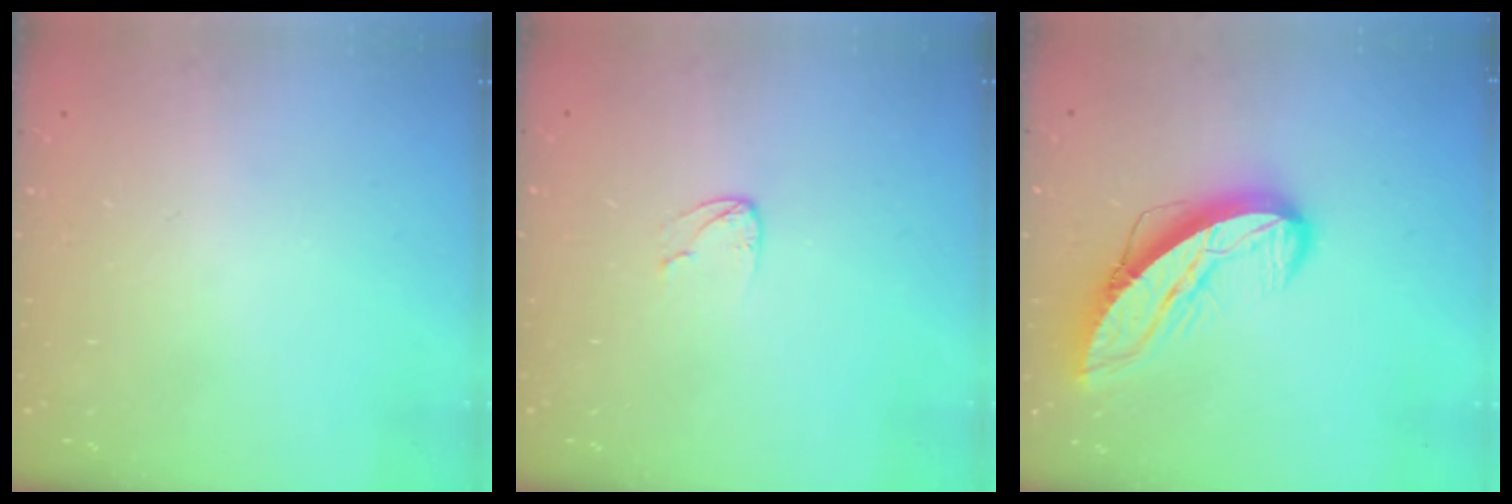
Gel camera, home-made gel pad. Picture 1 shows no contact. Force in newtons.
{"total": 3.8, "press": 3.8, "slide": 0.4}
{"total": 12.4, "press": 12.4, "slide": 0.9}